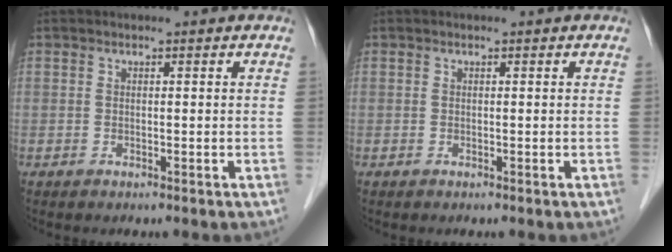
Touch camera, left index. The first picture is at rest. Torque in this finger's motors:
{"motor_torque": [-0.04, -0.04, 0.01, 0.00]}